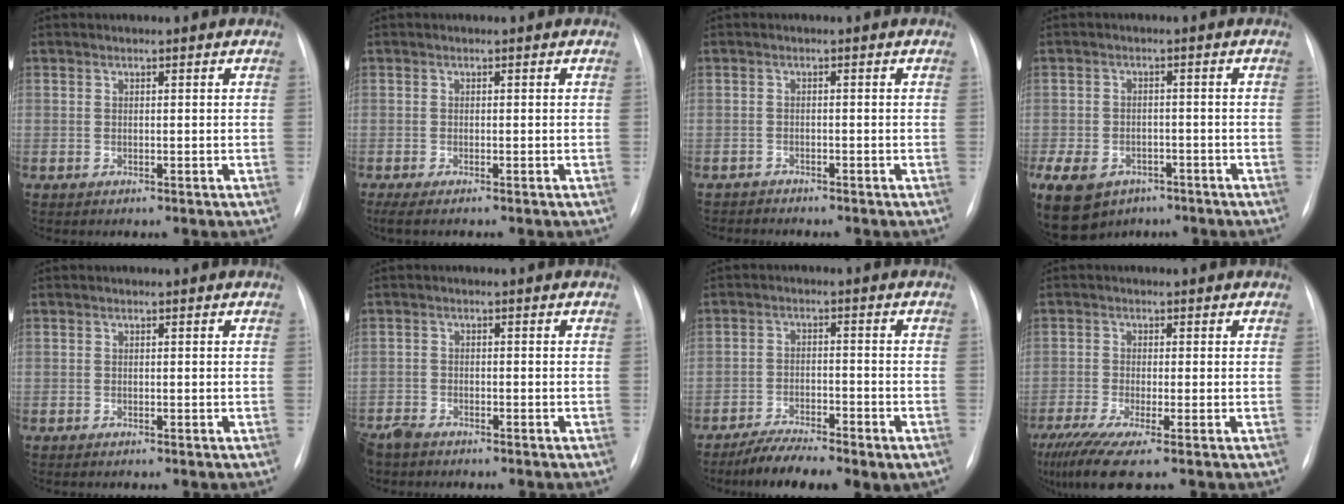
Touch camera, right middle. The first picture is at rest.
{"total": 2.5, "force": [-2.0, 0.0, 1.5], "torque": [-0.021, -0.006, -0.031]}
{"total": 1.9, "force": [-1.9, 0.4, -0.3], "torque": [0.006, -0.005, -0.031]}
{"total": 24.8, "force": [-12.6, 18.5, 10.6], "torque": [-0.354, -0.023, -0.175]}
{"total": 0.5, "force": [-0.5, 0.0, 0.3], "torque": [-0.005, -0.001, -0.007]}
{"total": 4.5, "force": [-4.0, 1.3, 1.4], "torque": [-0.026, -0.010, -0.070]}
{"total": 10.0, "force": [-7.5, 2.6, 6.1], "torque": [-0.099, -0.009, -0.119]}
{"total": 8.0, "force": [-5.6, 0.3, 5.7], "torque": [-0.101, -0.025, -0.100]}